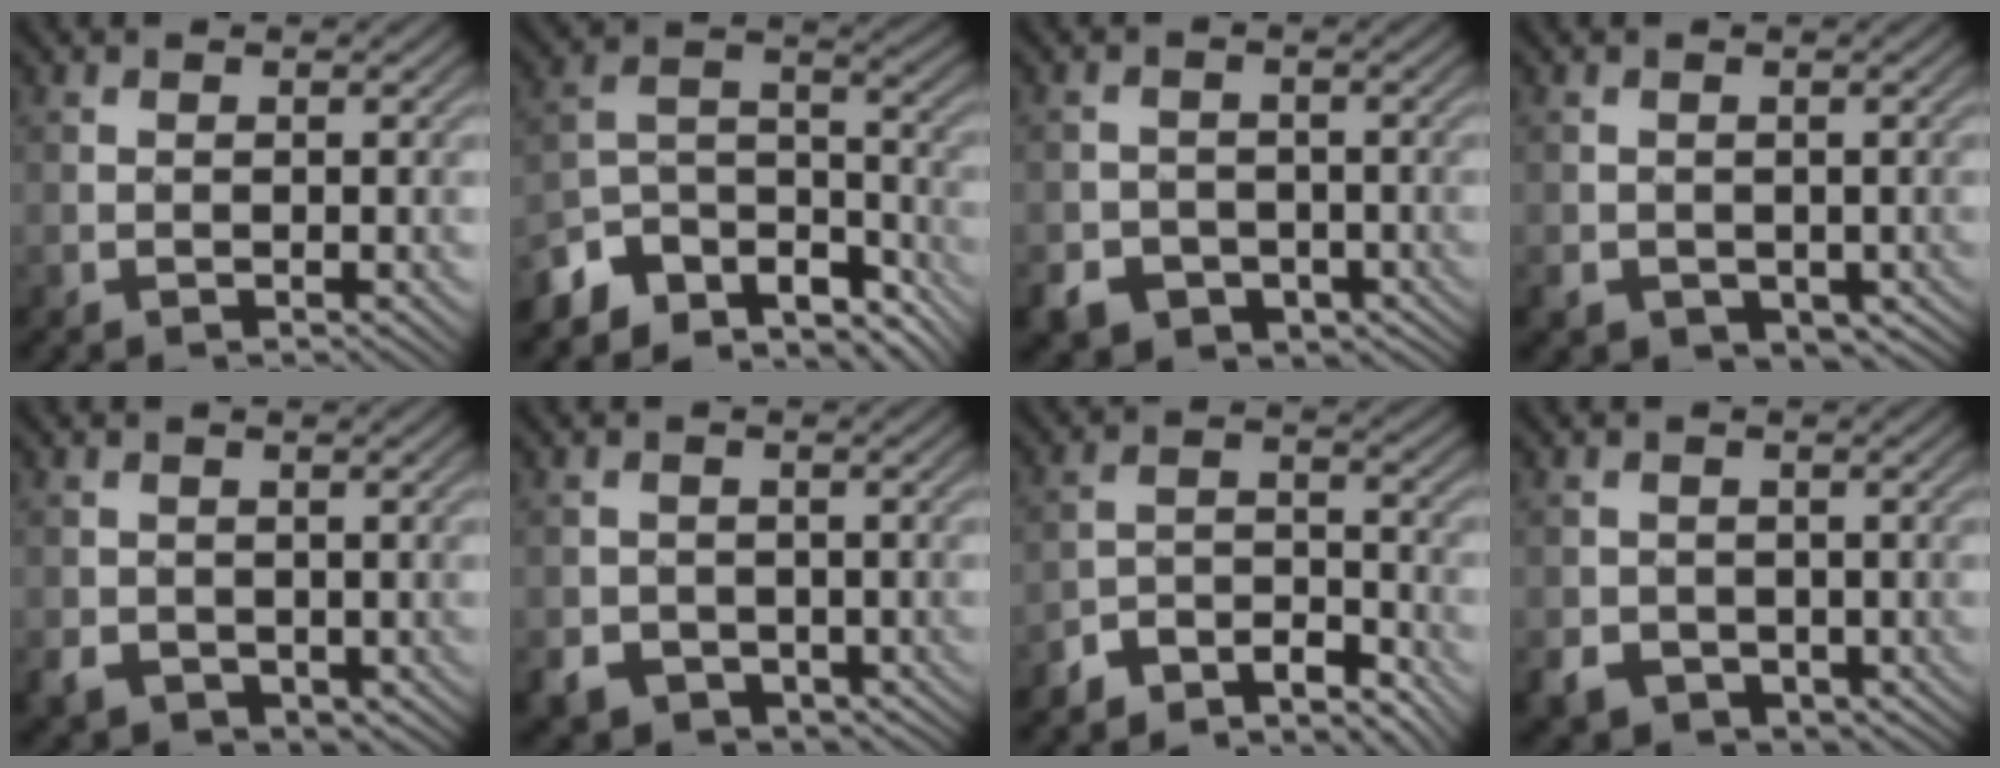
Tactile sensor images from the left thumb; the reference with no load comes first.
{"total": 10.0, "force": [-7.9, 4.6, 4.1], "torque": [-0.083, -0.001, -0.146]}
{"total": 7.4, "force": [-4.0, 5.9, 1.9], "torque": [-0.042, -0.026, -0.073]}
{"total": 3.5, "force": [-1.3, 2.9, 1.5], "torque": [-0.042, -0.018, -0.018]}
{"total": 3.1, "force": [-0.7, 2.7, 1.4], "torque": [-0.041, -0.012, -0.012]}
{"total": 4.9, "force": [-2.2, 4.1, 1.6], "torque": [-0.035, -0.011, -0.038]}
{"total": 5.6, "force": [-4.9, 1.9, 1.8], "torque": [-0.030, 0.004, -0.102]}
{"total": 4.2, "force": [-1.5, 3.6, 1.6], "torque": [-0.041, -0.009, -0.028]}